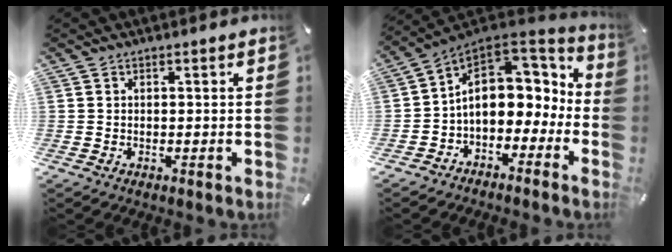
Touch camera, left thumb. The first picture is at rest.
{"total": 14.3, "force": [1.4, 10.2, 9.9], "torque": [-0.173, -0.015, 0.027]}